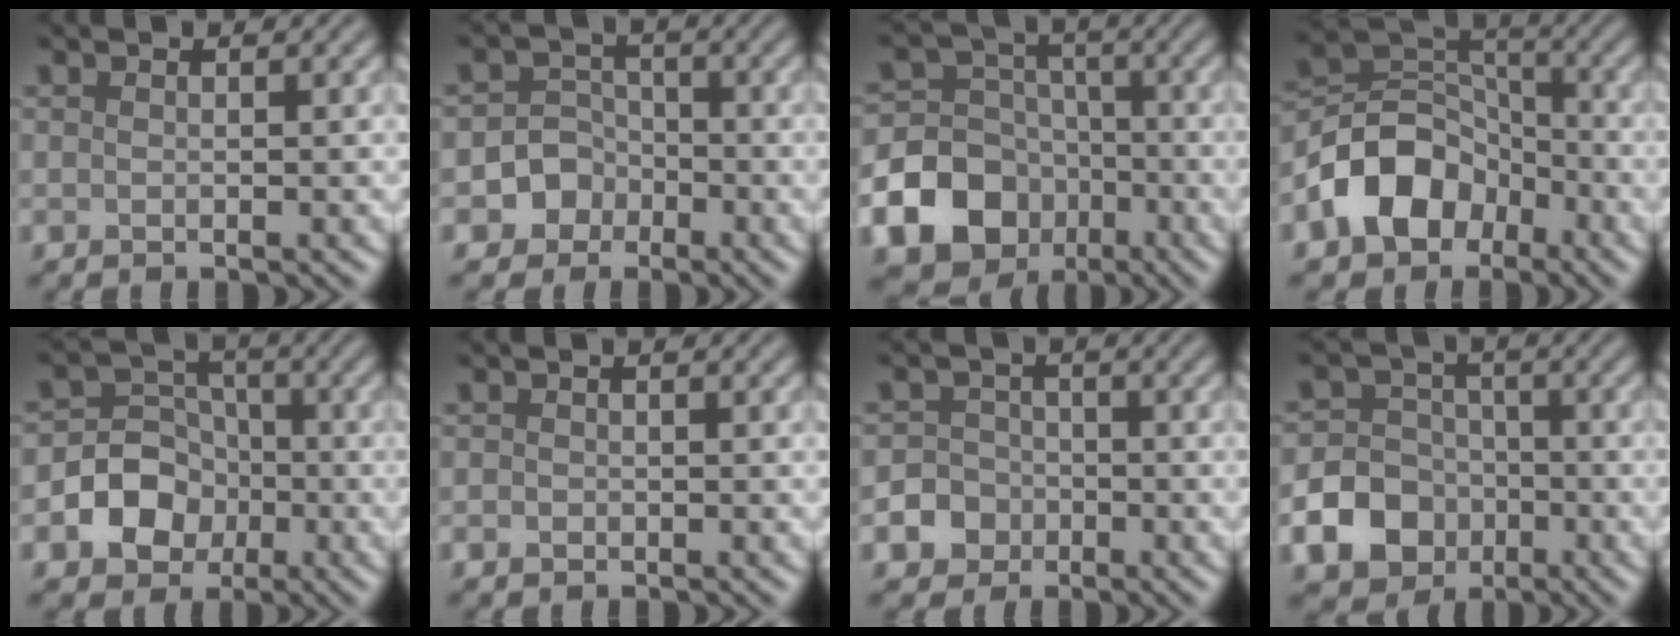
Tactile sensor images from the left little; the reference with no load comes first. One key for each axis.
{"total": 3.8, "fx": -1.6, "fy": 3.3, "fz": 0.5, "tx": 0.026, "ty": 0.008, "tz": -0.047}
{"total": 15.1, "fx": -6.6, "fy": 12.8, "fz": 4.4, "tx": -0.101, "ty": -0.045, "tz": -0.128}
{"total": 7.3, "fx": -3.6, "fy": 5.3, "fz": 3.6, "tx": -0.057, "ty": 0.004, "tz": -0.075}
{"total": 6.2, "fx": -1.9, "fy": 5.5, "fz": 2.1, "tx": -0.016, "ty": 0.011, "tz": -0.063}
{"total": 0.5, "fx": -0.2, "fy": 0.5, "fz": 0.2, "tx": 0.000, "ty": -0.002, "tz": -0.004}
{"total": 4.8, "fx": -2.4, "fy": 4.1, "fz": 0.7, "tx": 0.010, "ty": -0.009, "tz": -0.059}
{"total": 9.4, "fx": -3.8, "fy": 8.1, "fz": 2.7, "tx": -0.049, "ty": -0.019, "tz": -0.092}